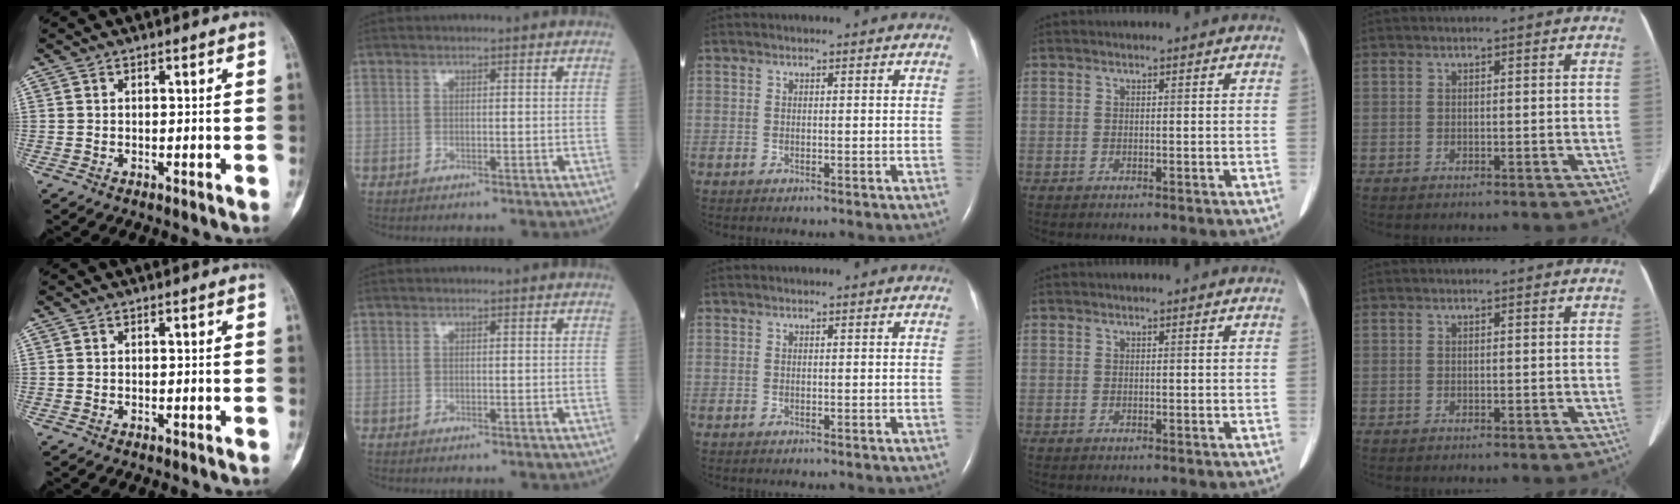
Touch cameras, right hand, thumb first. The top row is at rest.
{}